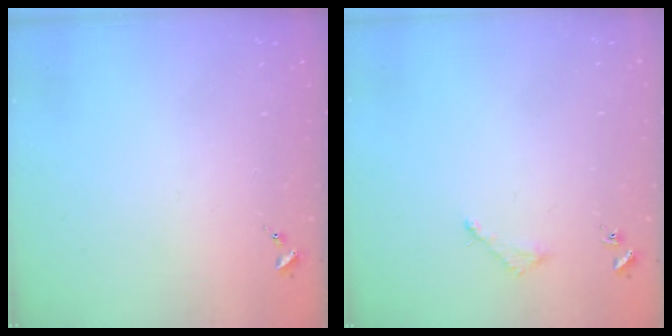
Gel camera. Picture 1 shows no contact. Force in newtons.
{"total": 3.0, "press": 3.0, "slide": 0.4}